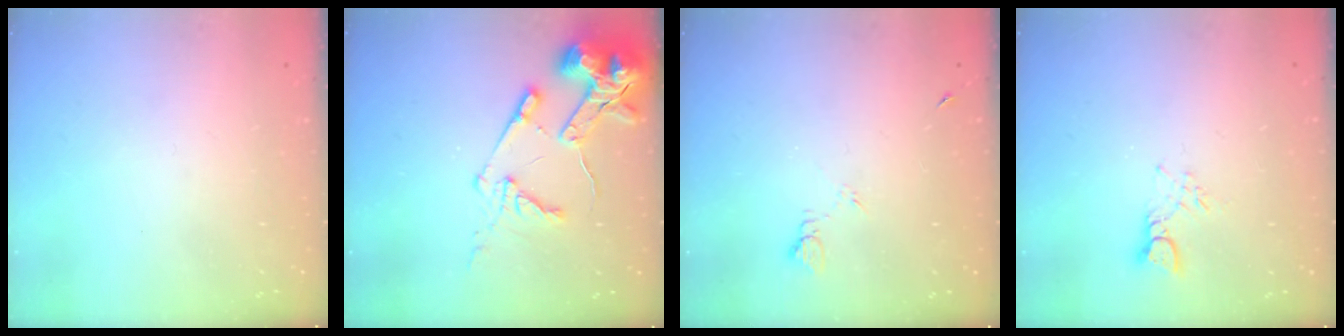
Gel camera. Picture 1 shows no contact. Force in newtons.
{"total": 14.5, "press": 14.3, "slide": 1.9}
{"total": 4.3, "press": 4.2, "slide": 0.6}
{"total": 3.1, "press": 3.1, "slide": 0.2}